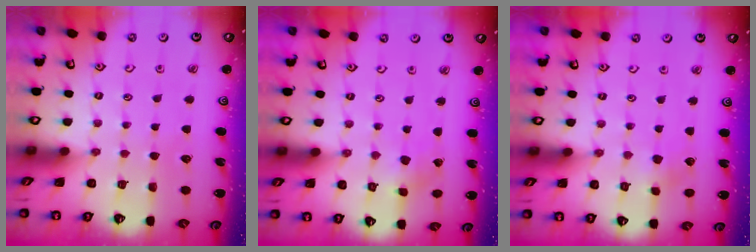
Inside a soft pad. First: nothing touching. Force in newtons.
{"total": 1.1, "press": 1.0, "slide": 0.1}
{"total": 2.3, "press": 2.3, "slide": 0.1}